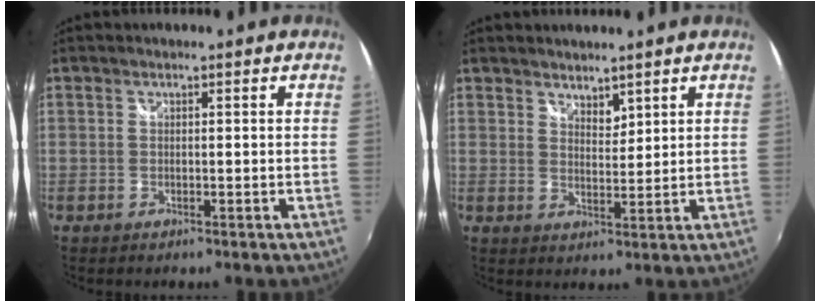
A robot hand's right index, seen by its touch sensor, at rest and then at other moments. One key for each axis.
{"total": 3.2, "fx": 2.7, "fy": 1.2, "fz": 1.0, "tx": -0.011, "ty": 0.001, "tz": 0.048}